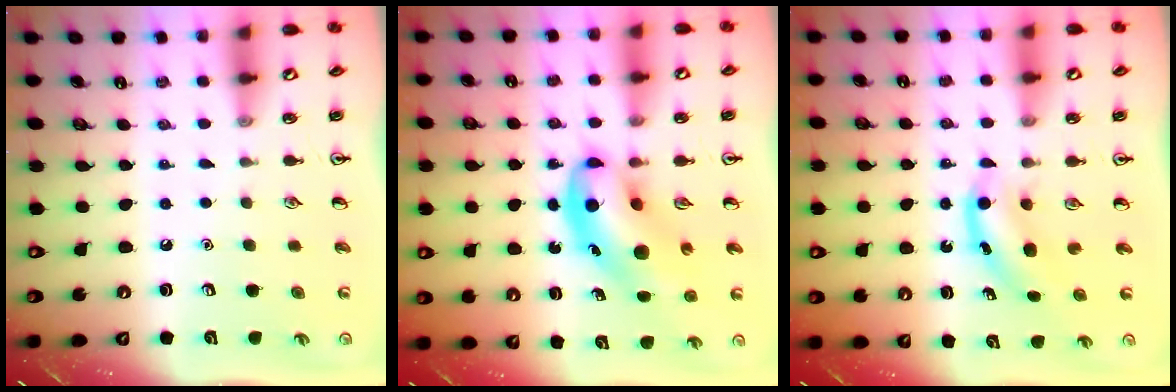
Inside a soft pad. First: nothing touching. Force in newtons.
{"total": 11.5, "press": 11.1, "slide": 3.0}
{"total": 3.7, "press": 3.6, "slide": 1.0}